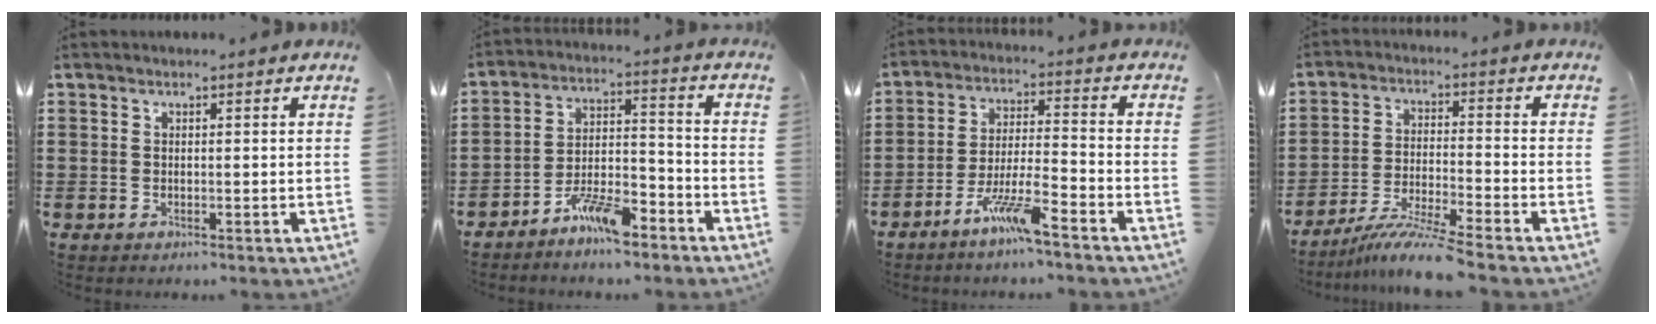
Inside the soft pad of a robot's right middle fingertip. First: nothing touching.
{"total": 7.1, "force": [-5.8, 1.6, 3.8], "torque": [-0.081, 0.007, -0.112]}
{"total": 7.8, "force": [-5.6, 0.6, 5.4], "torque": [-0.111, -0.006, -0.107]}
{"total": 7.2, "force": [-6.2, -0.4, 3.6], "torque": [-0.074, -0.019, -0.118]}